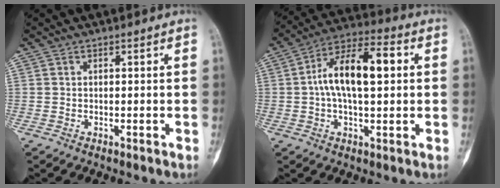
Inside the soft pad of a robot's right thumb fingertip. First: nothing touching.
{"total": 14.7, "force": [1.9, 6.8, 12.9], "torque": [-0.218, 0.031, 0.024]}